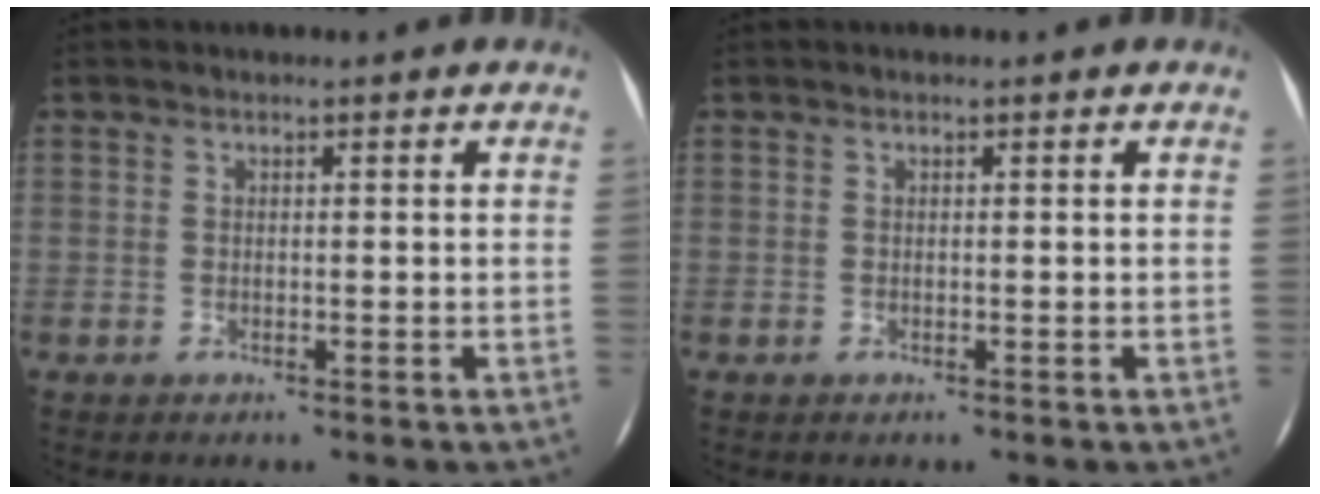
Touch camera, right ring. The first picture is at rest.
{"total": 0.0}